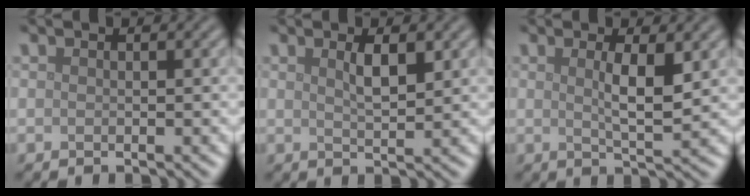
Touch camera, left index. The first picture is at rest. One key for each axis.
{"total": 2.2, "fx": 1.0, "fy": 0.5, "fz": 1.9, "tx": -0.033, "ty": -0.001, "tz": 0.018}
{"total": 3.2, "fx": 0.8, "fy": 0.6, "fz": 3.0, "tx": -0.053, "ty": -0.005, "tz": 0.015}